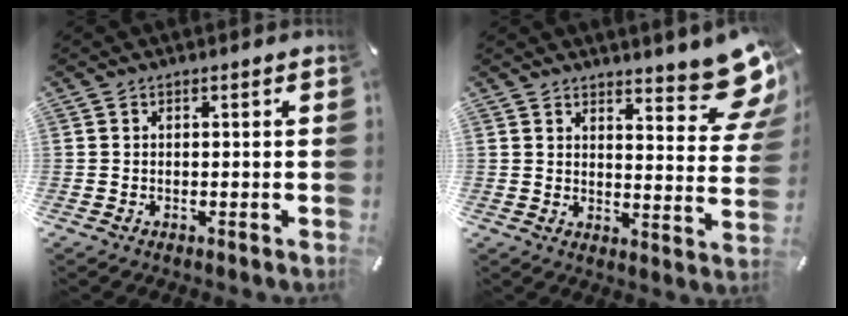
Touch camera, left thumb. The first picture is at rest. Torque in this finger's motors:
{"motor_torque": [1.46, 0.72, 0.20, -0.25, 0.05]}